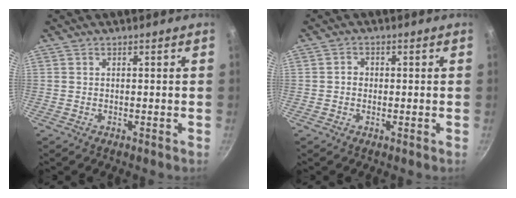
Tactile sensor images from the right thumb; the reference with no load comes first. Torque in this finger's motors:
{"motor_torque": [-0.07, -0.06, -0.13, 0.02, -0.02]}